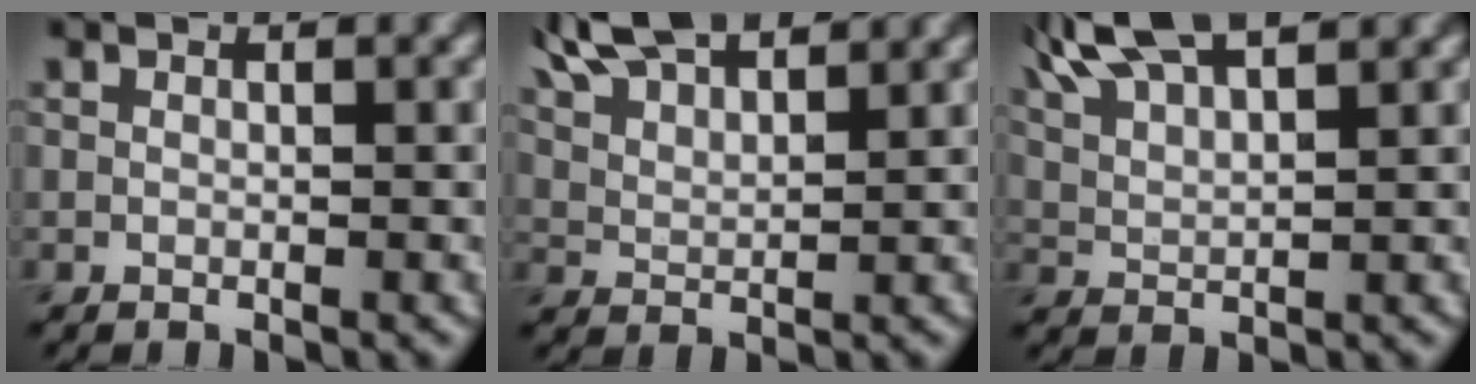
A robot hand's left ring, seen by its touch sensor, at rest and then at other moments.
{"total": 7.9, "force": [6.5, 2.2, 3.9], "torque": [-0.073, 0.025, 0.088]}
{"total": 8.3, "force": [6.1, 2.6, 4.9], "torque": [-0.100, 0.037, 0.078]}